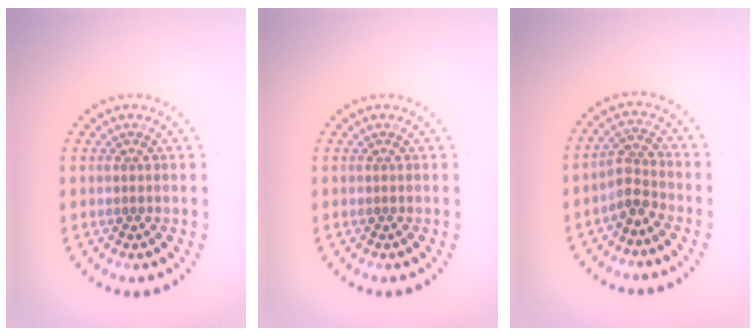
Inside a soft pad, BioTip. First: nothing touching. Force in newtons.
{"total": 0.0}
{"total": 2.5, "press": 2.0, "slide": 1.5}